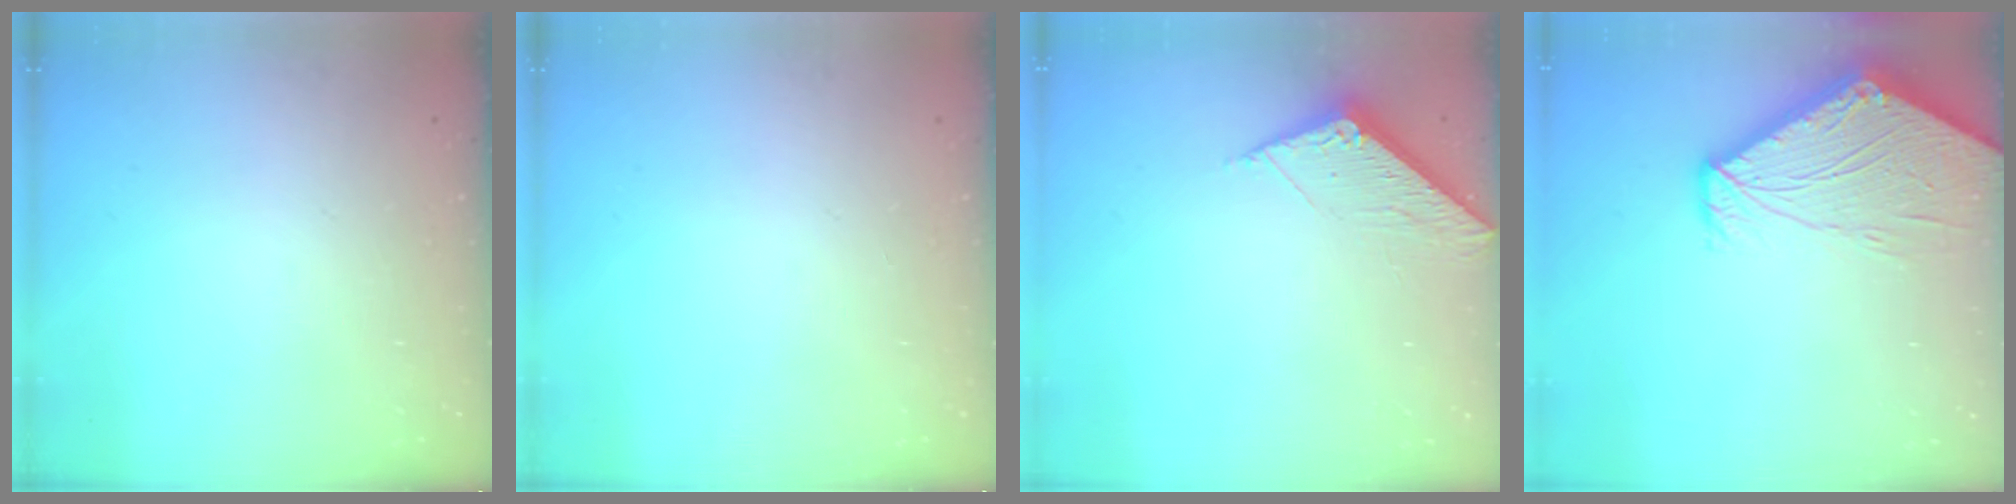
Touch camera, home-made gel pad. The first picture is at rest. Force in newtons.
{"total": 0.0}
{"total": 6.1, "press": 6.1, "slide": 0.3}
{"total": 10.9, "press": 10.8, "slide": 1.2}